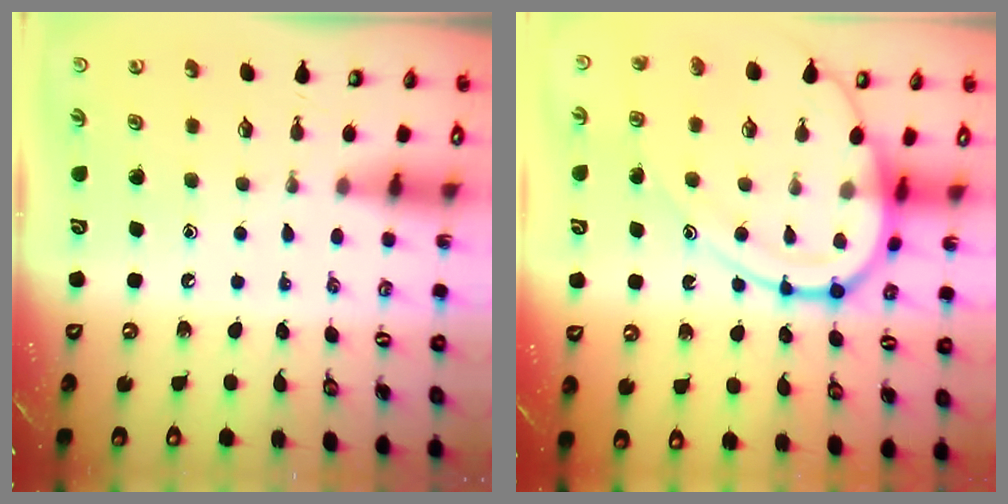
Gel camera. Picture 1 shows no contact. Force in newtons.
{"total": 13.9, "press": 13.8, "slide": 0.8}